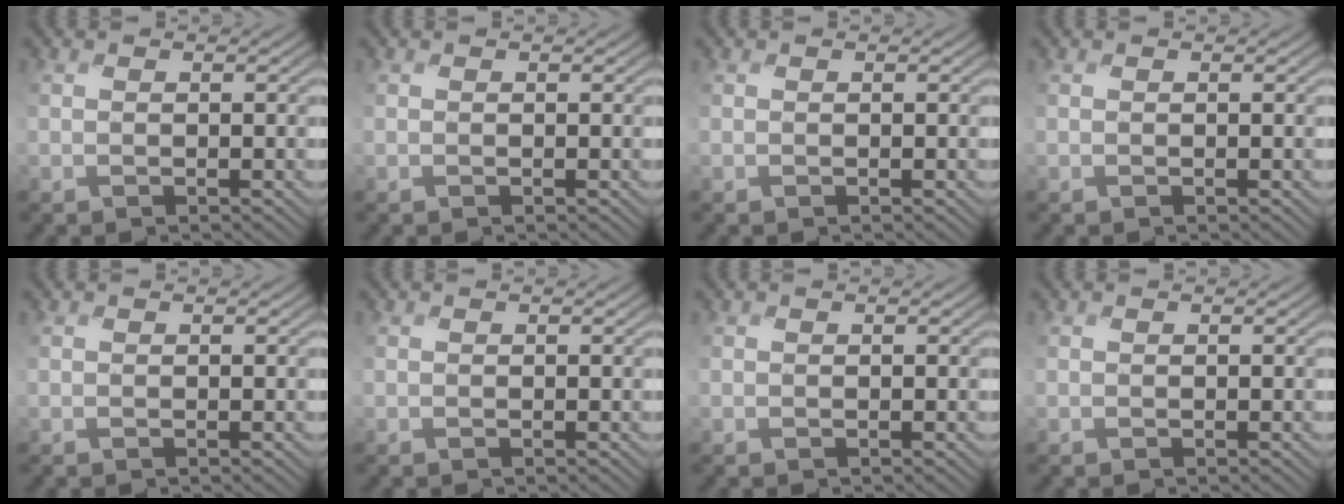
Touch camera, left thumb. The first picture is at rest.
{"total": 0.0}
{"total": 0.0}
{"total": 0.0}
{"total": 0.0}
{"total": 0.0}
{"total": 0.0}
{"total": 0.0}